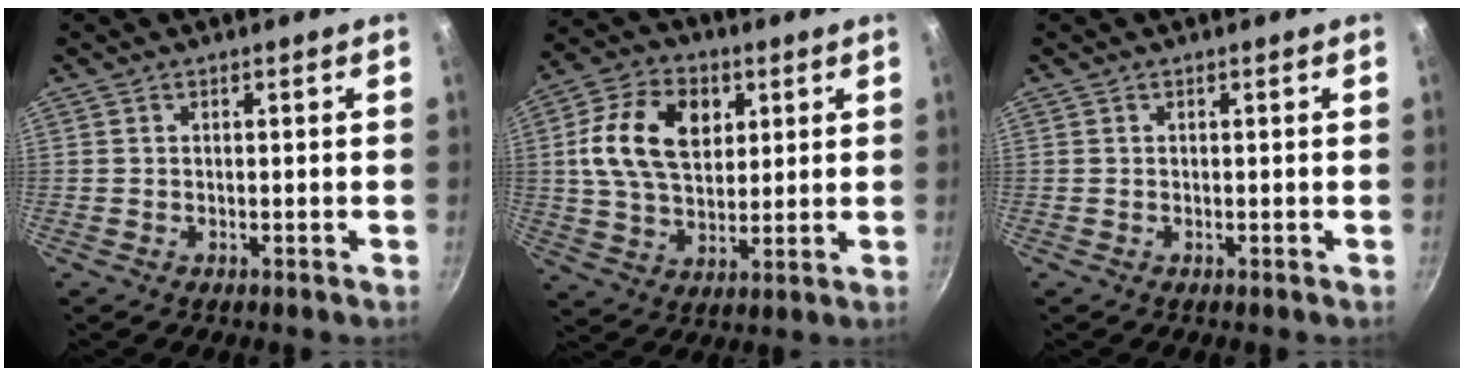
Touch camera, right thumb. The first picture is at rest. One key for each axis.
{"total": 15.1, "fx": 3.9, "fy": 10.4, "fz": 10.3, "tx": -0.166, "ty": 0.000, "tz": 0.062}
{"total": 0.0}